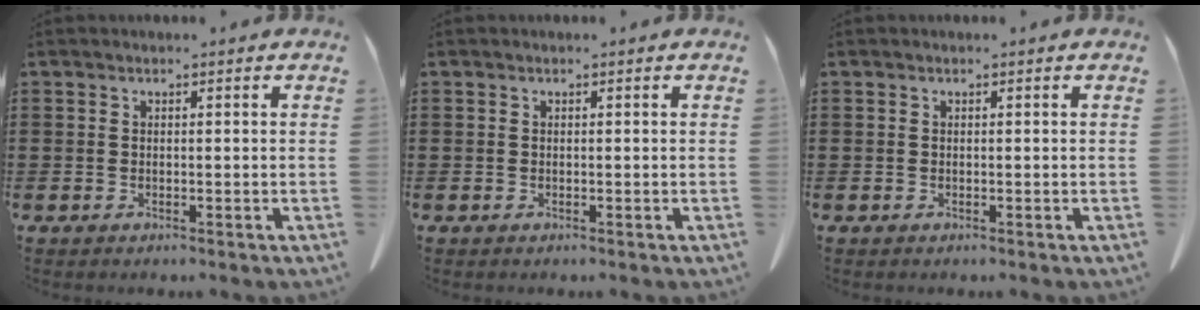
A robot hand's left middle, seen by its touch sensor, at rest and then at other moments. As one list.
[{"total": 0.0}, {"total": 0.0}]